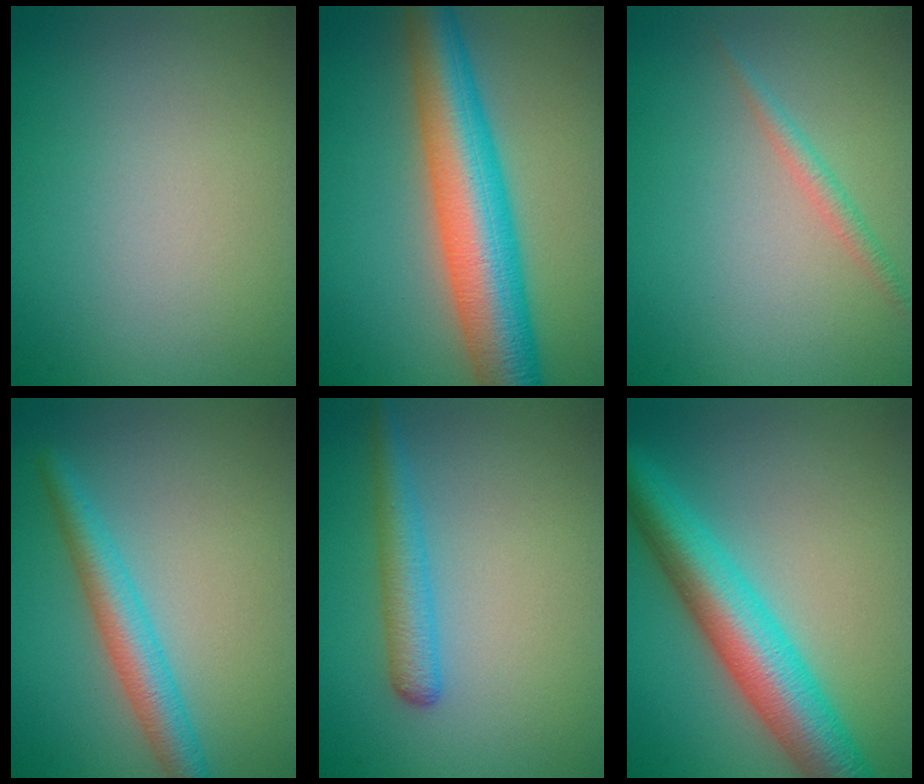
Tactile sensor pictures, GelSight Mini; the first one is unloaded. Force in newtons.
{"total": 9.2, "press": 9.2, "slide": 0.2}
{"total": 1.3, "press": 1.3, "slide": 0.0}
{"total": 3.7, "press": 3.7, "slide": 0.1}
{"total": 2.8, "press": 2.8, "slide": 0.1}
{"total": 7.7, "press": 7.7, "slide": 0.2}